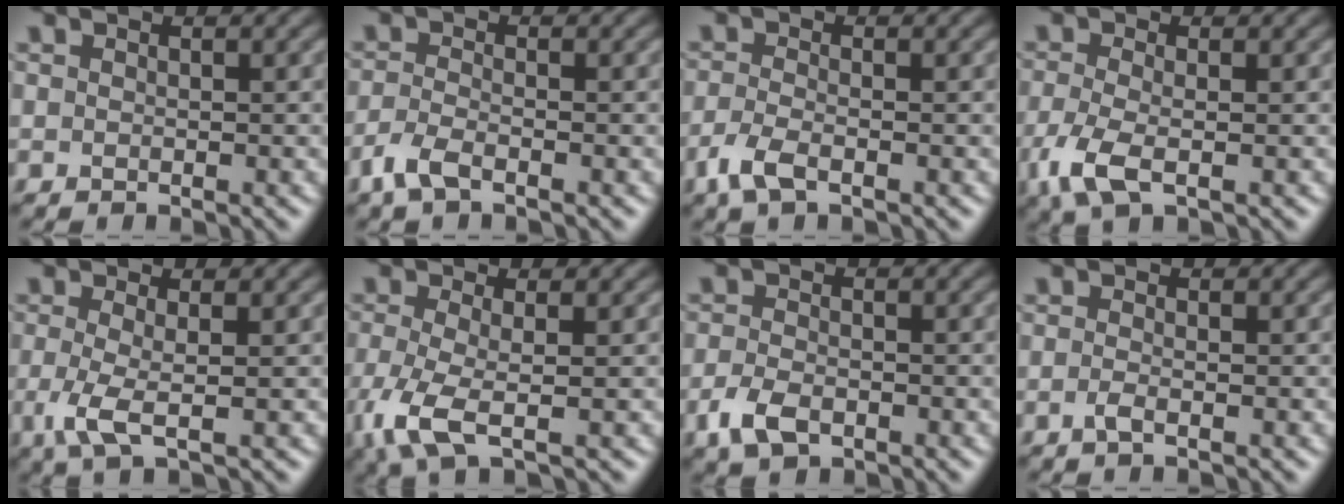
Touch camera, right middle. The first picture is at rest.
{"total": 2.5, "force": [-1.7, 0.8, 1.6], "torque": [-0.042, -0.004, -0.043]}
{"total": 2.6, "force": [-1.6, 1.0, 1.9], "torque": [-0.050, -0.005, -0.040]}
{"total": 3.9, "force": [-1.6, 1.5, 3.2], "torque": [-0.085, -0.008, -0.038]}
{"total": 3.0, "force": [-0.6, 0.7, 2.8], "torque": [-0.069, -0.010, -0.015]}
{"total": 4.5, "force": [-1.8, 1.4, 3.9], "torque": [-0.102, -0.015, -0.040]}
{"total": 3.1, "force": [-1.5, 1.8, 1.9], "torque": [-0.045, -0.004, -0.035]}
{"total": 1.1, "force": [-0.5, 0.3, 0.9], "torque": [-0.021, -0.003, -0.013]}